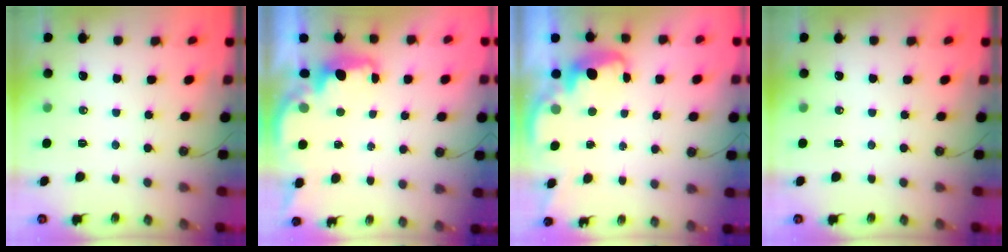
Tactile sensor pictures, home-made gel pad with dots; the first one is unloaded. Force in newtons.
{"total": 2.0, "press": 1.9, "slide": 0.7}
{"total": 2.6, "press": 2.6, "slide": 0.5}
{"total": 0.0}